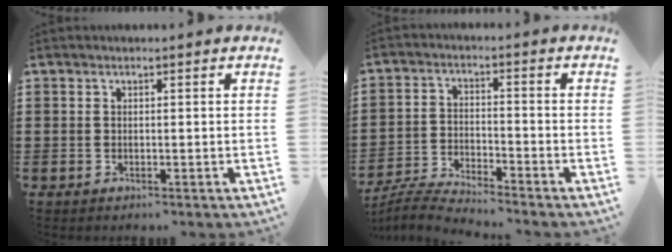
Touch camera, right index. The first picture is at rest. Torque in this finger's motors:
{"motor_torque": [-0.02, -0.19, -0.65, -0.21]}